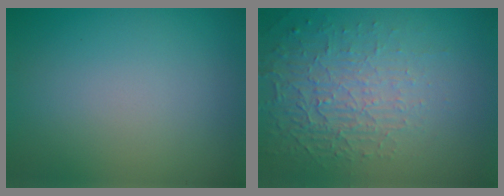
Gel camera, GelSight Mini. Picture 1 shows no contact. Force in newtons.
{"total": 5.5, "press": 3.2, "slide": 4.5}